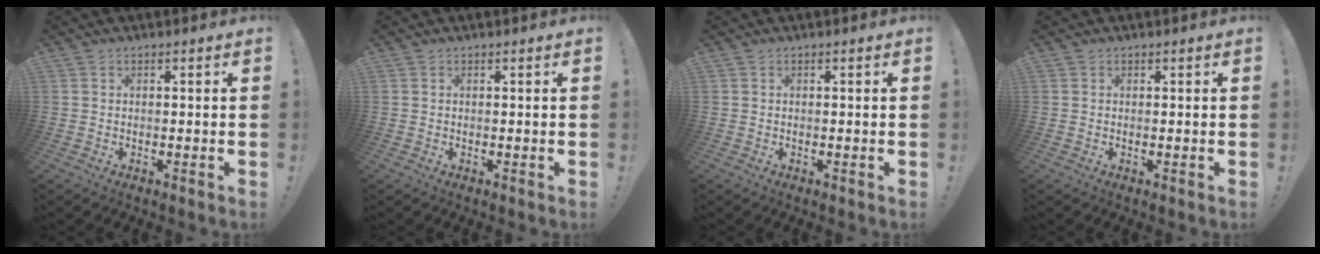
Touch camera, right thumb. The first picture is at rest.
{"total": 0.0}
{"total": 0.0}
{"total": 0.0}